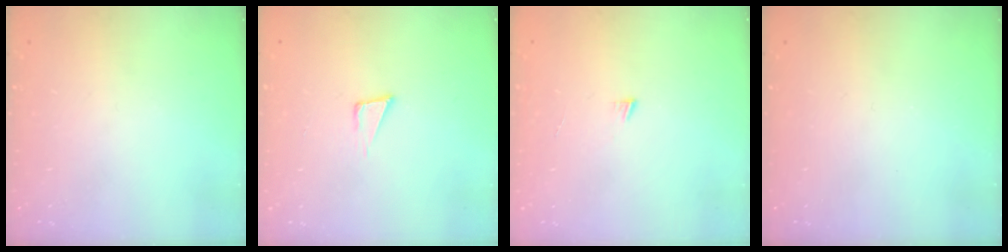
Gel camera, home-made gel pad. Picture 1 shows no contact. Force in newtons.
{"total": 3.9, "press": 2.7, "slide": 2.9}
{"total": 3.0, "press": 3.0, "slide": 0.3}
{"total": 0.0}